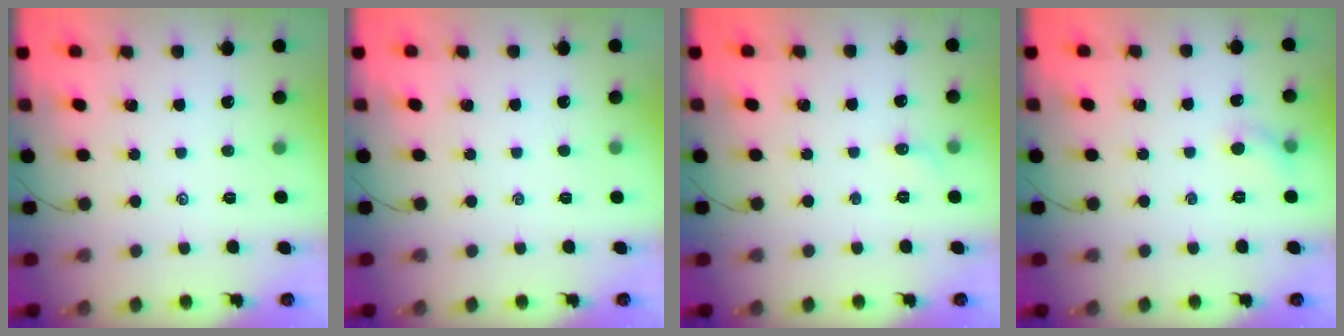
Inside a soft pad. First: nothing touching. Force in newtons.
{"total": 0.0}
{"total": 3.6, "press": 3.4, "slide": 1.2}
{"total": 4.4, "press": 4.2, "slide": 1.2}